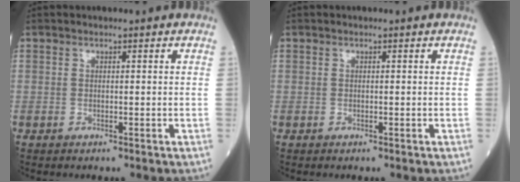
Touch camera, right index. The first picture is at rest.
{"total": 0.0}